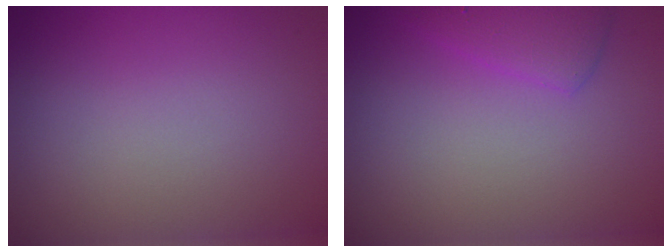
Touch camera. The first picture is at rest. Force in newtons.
{"total": 2.5, "press": 2.5, "slide": 0.2}